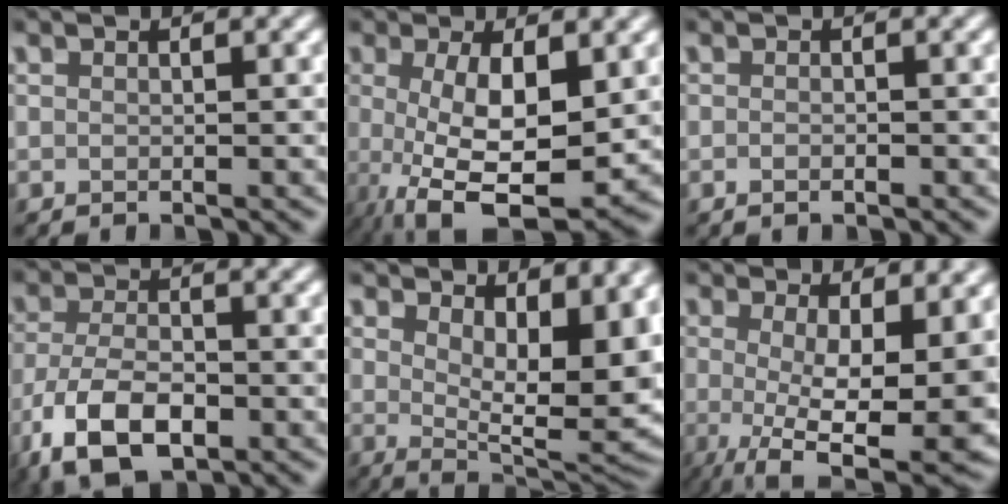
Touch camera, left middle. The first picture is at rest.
{"total": 8.2, "force": [-0.7, 3.1, 7.5], "torque": [-0.143, -0.013, -0.006]}
{"total": 0.7, "force": [-0.3, 0.3, 0.6], "torque": [-0.009, -0.001, -0.005]}
{"total": 7.0, "force": [-3.6, 3.4, 5.0], "torque": [-0.105, -0.009, -0.071]}
{"total": 11.2, "force": [2.8, 4.7, 9.8], "torque": [-0.129, -0.021, 0.055]}
{"total": 11.4, "force": [-0.5, 4.0, 10.7], "torque": [-0.154, -0.010, -0.001]}